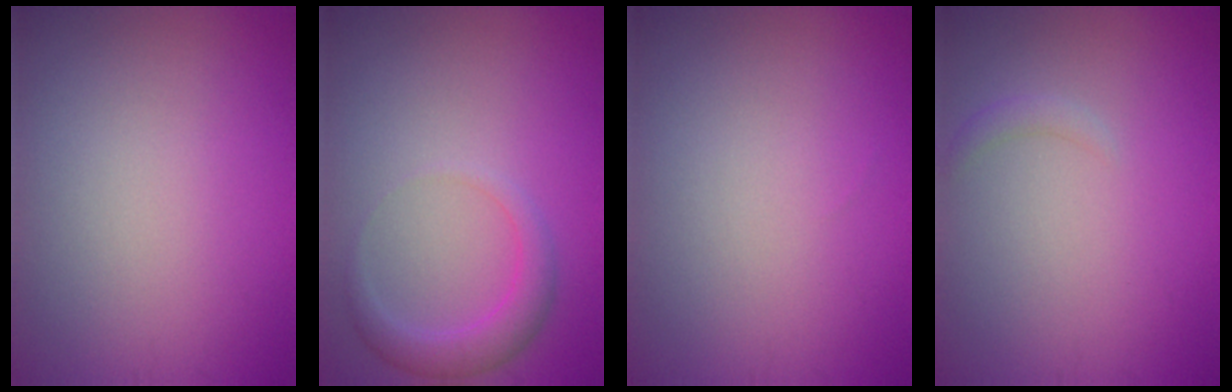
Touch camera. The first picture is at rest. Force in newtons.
{"total": 2.6, "press": 2.6, "slide": 0.0}
{"total": 0.0}
{"total": 0.9, "press": 0.9, "slide": 0.2}